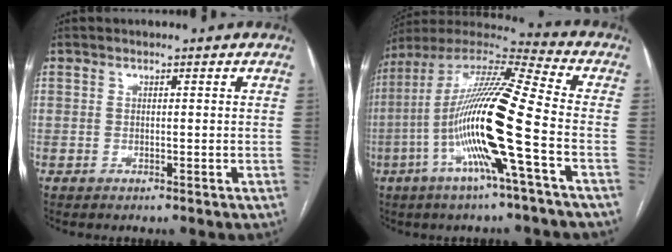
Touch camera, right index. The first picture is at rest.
{"total": 19.1, "force": [-5.0, -0.2, 18.5], "torque": [-0.361, -0.002, -0.106]}